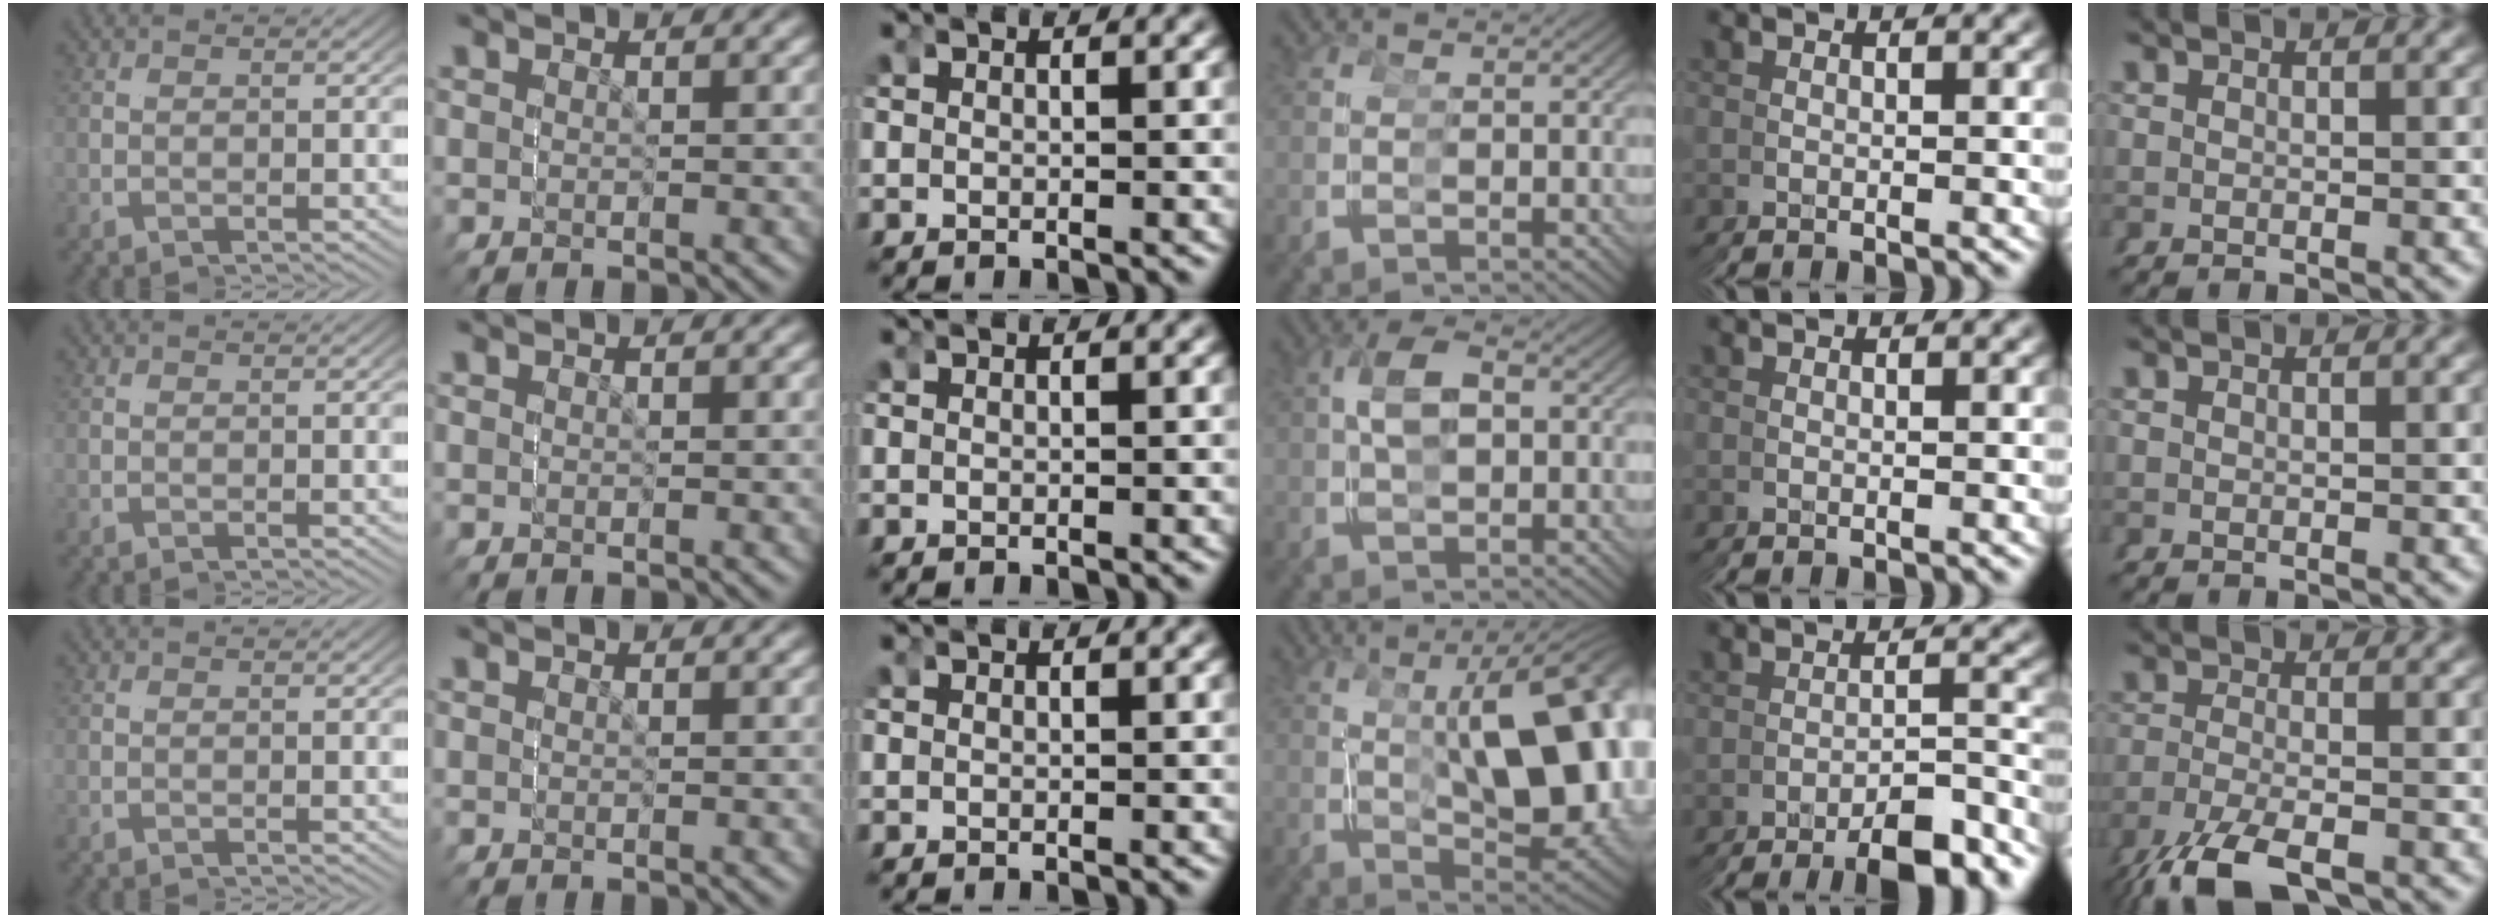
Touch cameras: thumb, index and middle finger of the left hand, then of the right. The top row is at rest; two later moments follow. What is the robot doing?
{"motion": "grasp_and_lifting", "object": "screwdriver"}